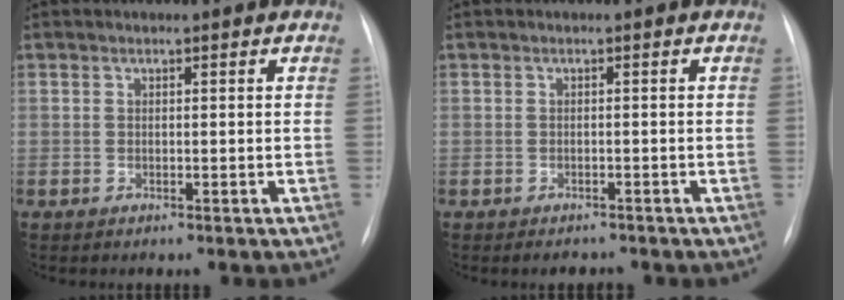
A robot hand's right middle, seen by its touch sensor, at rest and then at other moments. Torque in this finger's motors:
{"motor_torque": [0.16, -0.04, 0.16, 0.01]}